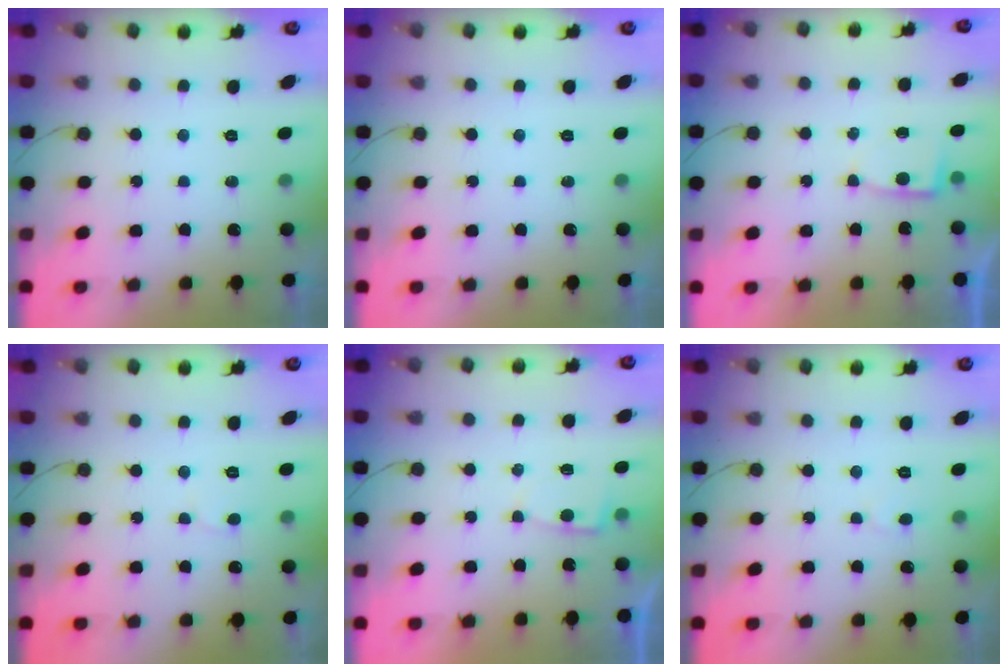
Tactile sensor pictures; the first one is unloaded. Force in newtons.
{"total": 0.0}
{"total": 3.3, "press": 3.3, "slide": 0.4}
{"total": 4.6, "press": 4.6, "slide": 0.6}
{"total": 2.4, "press": 2.4, "slide": 0.4}
{"total": 2.8, "press": 2.8, "slide": 0.3}